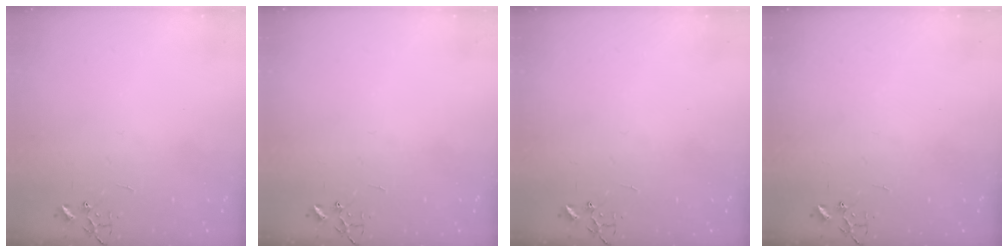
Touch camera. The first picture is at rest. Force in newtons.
{"total": 0.0}
{"total": 0.0}
{"total": 0.0}